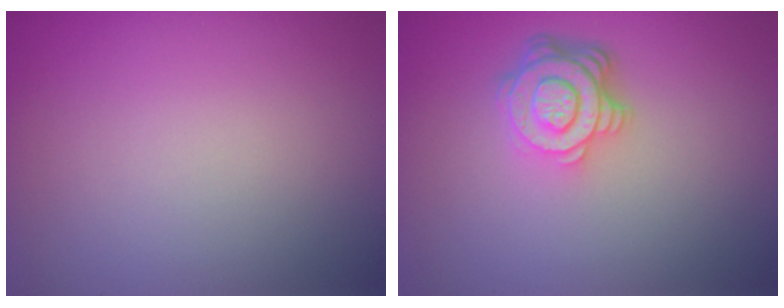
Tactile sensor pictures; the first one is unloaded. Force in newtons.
{"total": 4.6, "press": 3.4, "slide": 3.2}